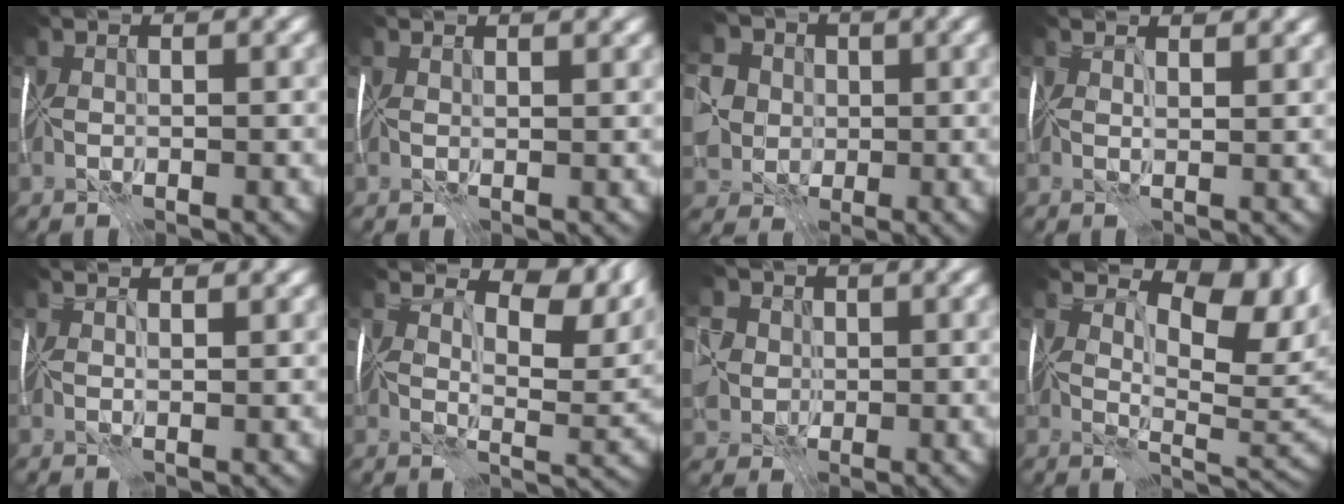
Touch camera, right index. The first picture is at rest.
{"total": 2.3, "force": [1.8, 0.7, 1.1], "torque": [-0.003, 0.011, 0.016]}
{"total": 6.1, "force": [0.6, 5.3, 2.8], "torque": [-0.062, 0.008, 0.003]}
{"total": 3.5, "force": [2.5, 1.1, 2.2], "torque": [-0.021, 0.018, 0.014]}
{"total": 2.1, "force": [1.6, 0.5, 1.3], "torque": [-0.014, 0.008, 0.008]}
{"total": 9.1, "force": [5.5, 3.9, 6.1], "torque": [-0.090, 0.002, 0.091]}
{"total": 6.0, "force": [1.4, 5.1, 2.7], "torque": [-0.053, 0.020, 0.012]}
{"total": 9.5, "force": [4.6, 4.2, 7.2], "torque": [-0.108, 0.000, 0.078]}